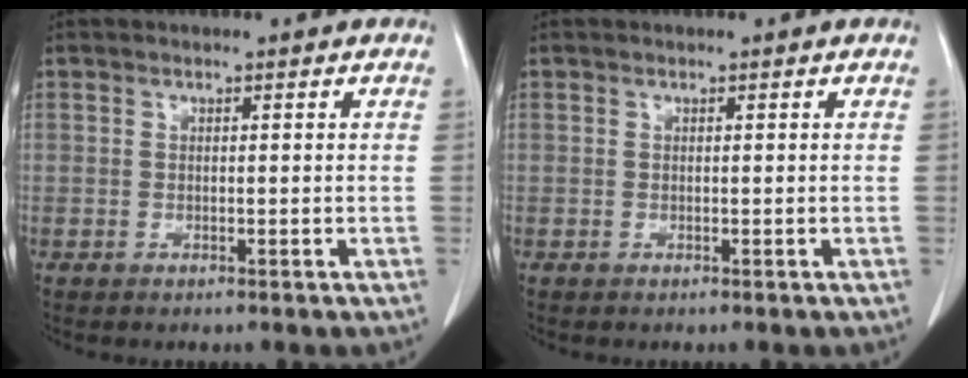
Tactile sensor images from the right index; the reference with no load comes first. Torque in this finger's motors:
{"motor_torque": [0.00, 0.00, 0.00, 0.00]}